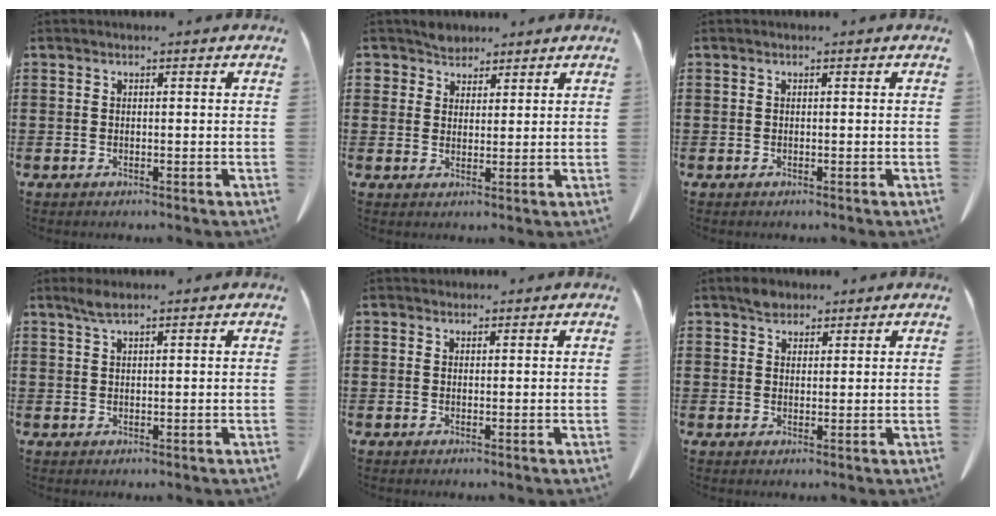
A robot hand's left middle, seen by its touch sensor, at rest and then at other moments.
{"total": 3.2, "force": [2.8, 1.6, -0.1], "torque": [-0.010, 0.005, 0.055]}
{"total": 0.0}
{"total": 2.0, "force": [1.4, 0.3, 1.4], "torque": [-0.030, 0.002, 0.025]}
{"total": 0.8, "force": [0.6, 0.4, 0.0], "torque": [-0.002, 0.002, 0.013]}
{"total": 2.5, "force": [2.1, 1.3, 0.5], "torque": [-0.006, 0.000, 0.040]}